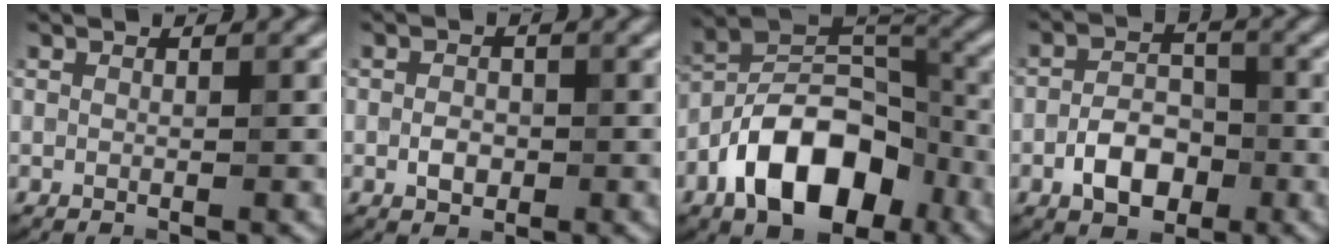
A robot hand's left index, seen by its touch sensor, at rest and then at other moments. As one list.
[{"total": 1.8, "force": [-0.5, 1.2, 1.2], "torque": [-0.020, 0.001, -0.012]}, {"total": 10.9, "force": [-5.3, 6.2, 7.2], "torque": [-0.114, 0.011, -0.100]}, {"total": 4.2, "force": [-1.8, 2.6, 2.7], "torque": [-0.041, 0.007, -0.036]}]